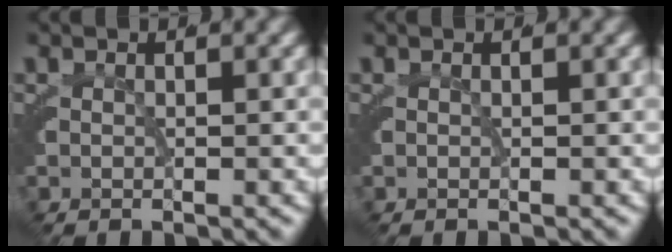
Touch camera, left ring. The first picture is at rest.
{"total": 0.0}